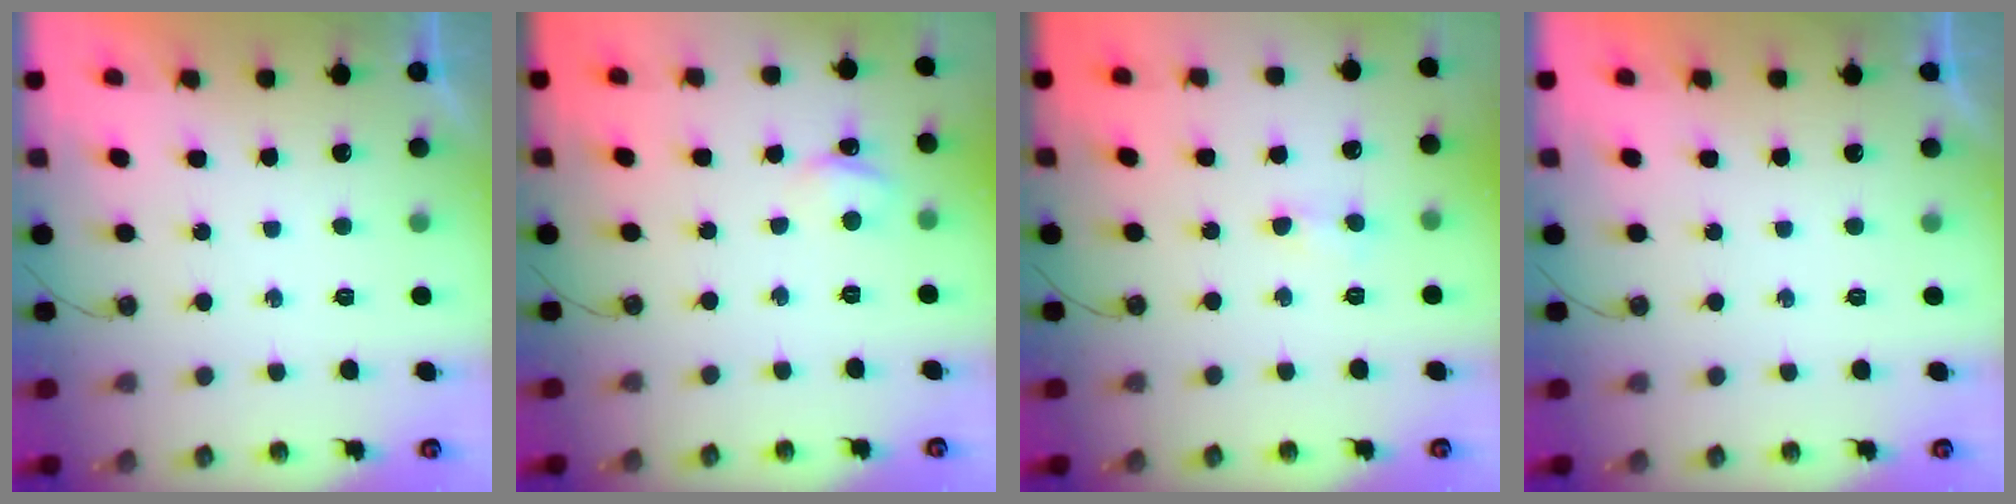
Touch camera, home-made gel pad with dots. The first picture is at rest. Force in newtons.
{"total": 2.5, "press": 2.5, "slide": 0.4}
{"total": 4.9, "press": 4.8, "slide": 0.9}
{"total": 0.0}